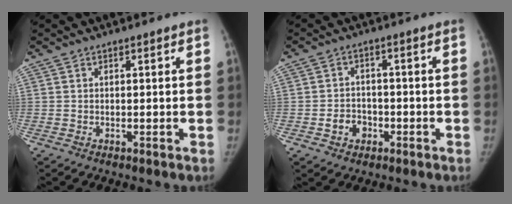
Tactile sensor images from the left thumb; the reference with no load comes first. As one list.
[{"total": 4.7, "force": [-2.0, 4.0, 1.6], "torque": [-0.005, 0.020, -0.032]}]